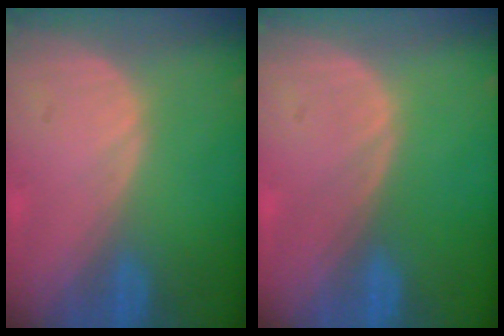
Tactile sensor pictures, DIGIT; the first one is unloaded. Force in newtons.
{"total": 0.0}